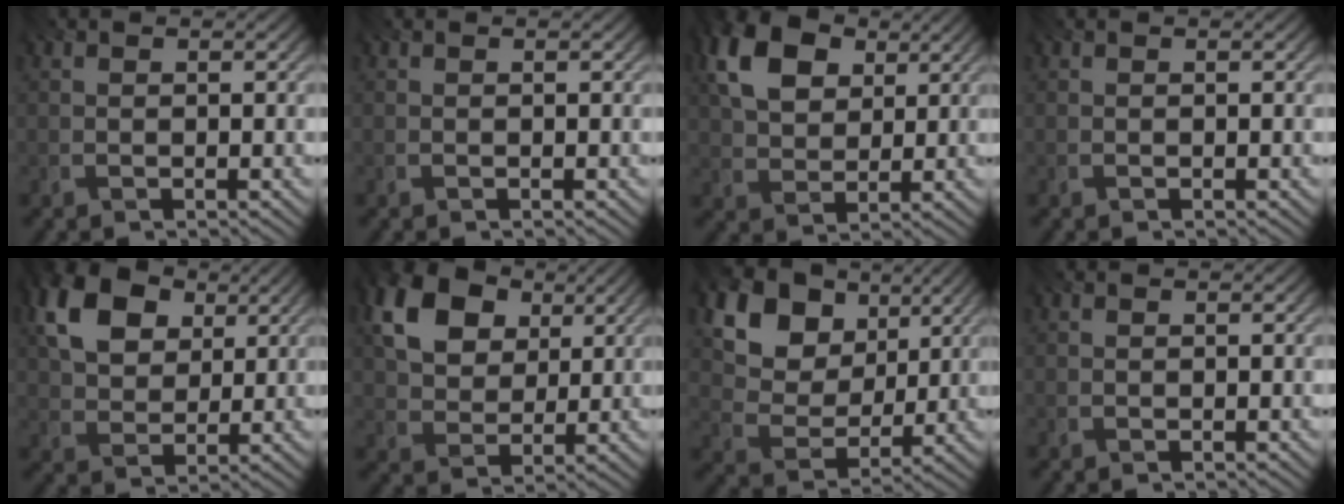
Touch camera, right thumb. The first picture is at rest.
{"total": 0.0}
{"total": 9.5, "force": [3.5, 6.4, 6.2], "torque": [-0.152, 0.013, 0.058]}
{"total": 0.0}
{"total": 10.6, "force": [4.3, 7.1, 6.6], "torque": [-0.152, 0.019, 0.061]}
{"total": 13.2, "force": [5.7, 9.1, 7.7], "torque": [-0.177, 0.021, 0.103]}
{"total": 13.9, "force": [6.4, 9.8, 7.6], "torque": [-0.183, 0.029, 0.116]}
{"total": 0.0}